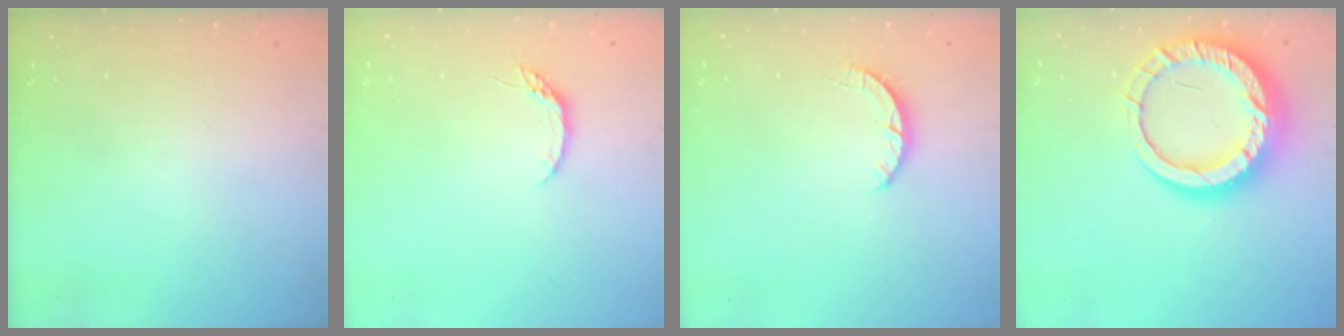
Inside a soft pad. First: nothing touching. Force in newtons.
{"total": 4.3, "press": 4.3, "slide": 0.5}
{"total": 2.5, "press": 2.4, "slide": 0.4}
{"total": 18.4, "press": 18.3, "slide": 1.7}